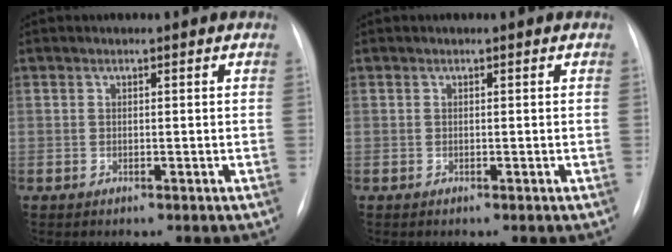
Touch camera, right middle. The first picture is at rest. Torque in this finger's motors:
{"motor_torque": [0.40, -0.30, 0.09, 0.01]}